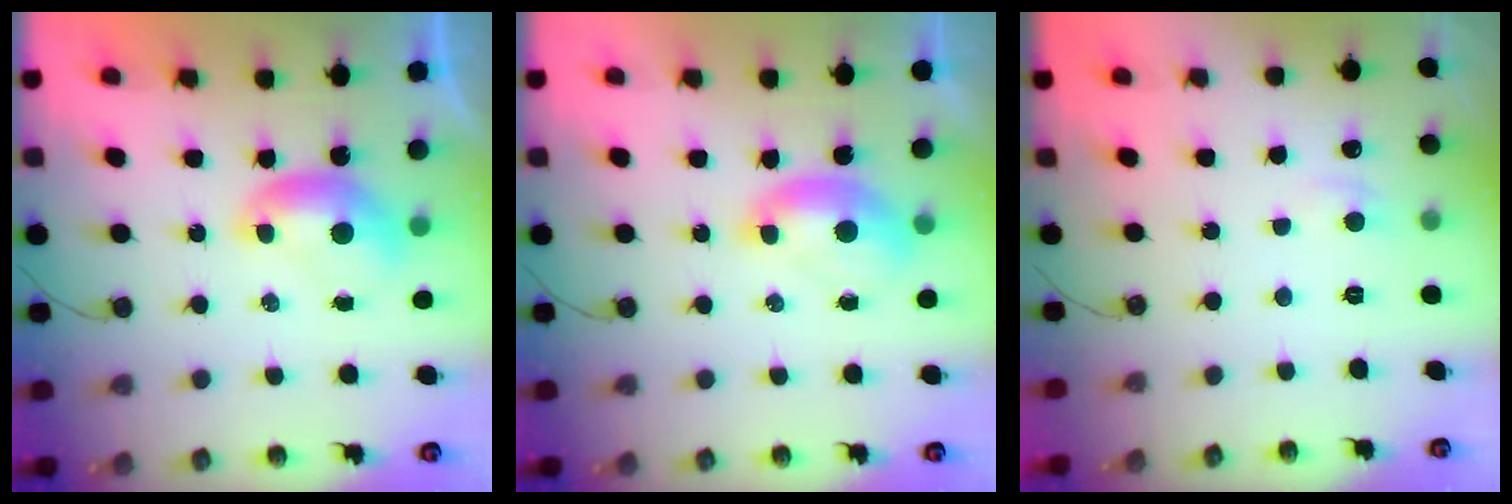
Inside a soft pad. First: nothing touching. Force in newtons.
{"total": 1.7, "press": 1.5, "slide": 0.6}
{"total": 0.7, "press": 0.1, "slide": 0.7}